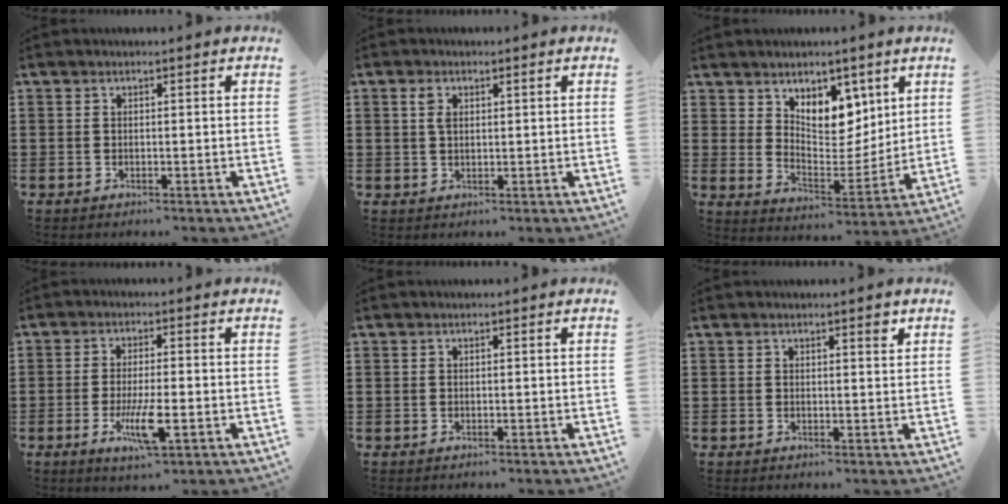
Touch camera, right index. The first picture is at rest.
{"total": 2.1, "force": [0.7, 1.0, 1.7], "torque": [-0.038, 0.005, 0.012]}
{"total": 7.3, "force": [5.4, 4.4, 2.0], "torque": [-0.047, -0.042, 0.098]}
{"total": 6.8, "force": [-2.4, 1.5, 6.2], "torque": [-0.127, -0.016, -0.042]}
{"total": 0.0}
{"total": 1.4, "force": [1.1, 0.4, 0.8], "torque": [-0.008, 0.000, 0.018]}